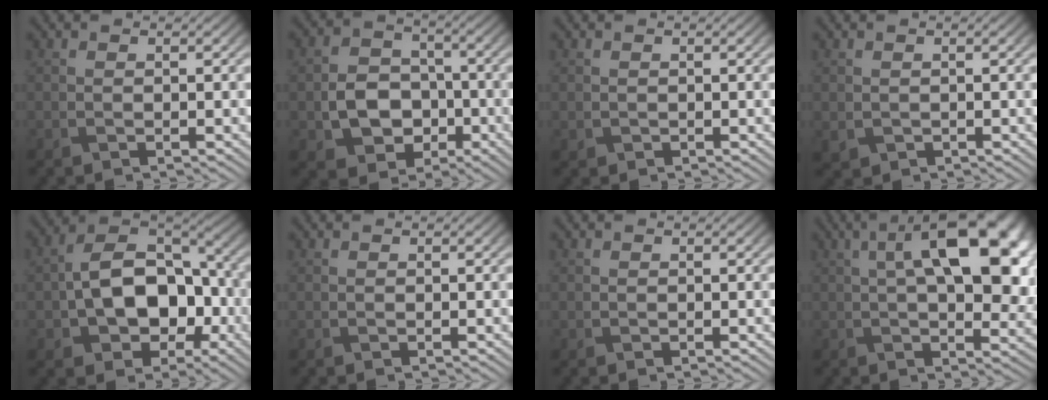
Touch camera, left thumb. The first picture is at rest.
{"total": 6.8, "force": [-1.8, 5.4, 3.7], "torque": [-0.076, -0.001, -0.043]}
{"total": 0.6, "force": [0.1, 0.6, 0.0], "torque": [-0.001, -0.004, 0.001]}
{"total": 1.0, "force": [0.1, 1.0, 0.3], "torque": [-0.016, -0.006, 0.005]}
{"total": 12.0, "force": [-2.0, 8.1, 8.6], "torque": [-0.148, 0.004, -0.039]}
{"total": 0.0}
{"total": 0.0}
{"total": 15.9, "force": [3.8, 6.8, 13.9], "torque": [-0.198, 0.025, 0.046]}